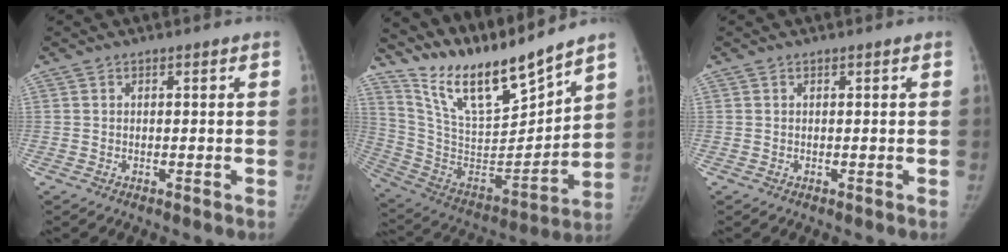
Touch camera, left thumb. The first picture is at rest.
{"total": 19.3, "force": [16.8, 3.2, 9.1], "torque": [-0.126, -0.109, 0.317]}
{"total": 0.0}